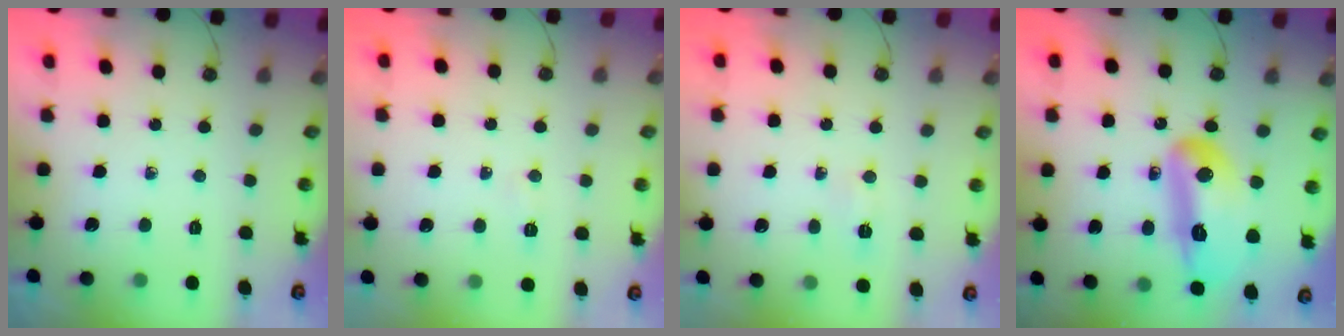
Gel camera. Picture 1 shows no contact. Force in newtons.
{"total": 4.3, "press": 4.2, "slide": 0.4}
{"total": 2.9, "press": 2.7, "slide": 1.0}
{"total": 15.7, "press": 15.6, "slide": 1.8}